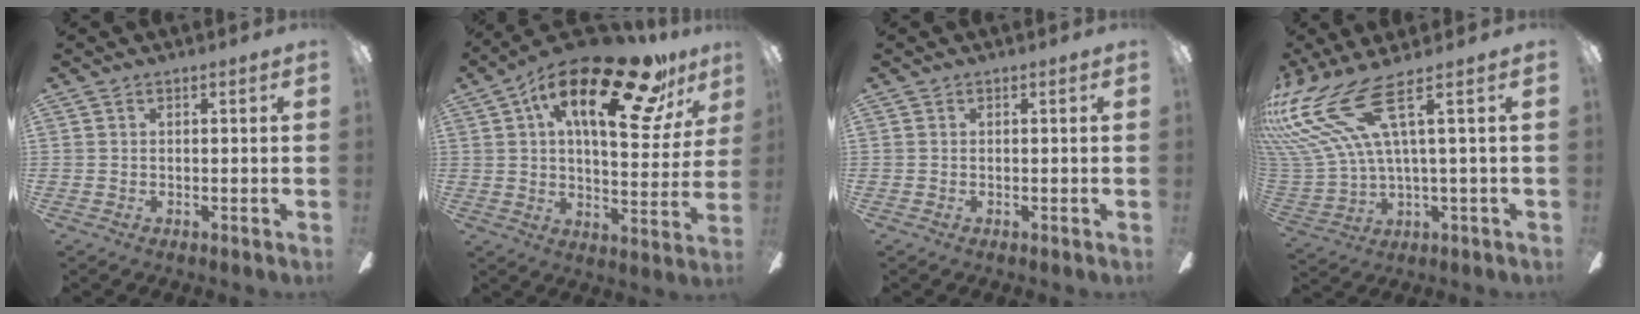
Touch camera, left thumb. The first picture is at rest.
{"total": 24.0, "force": [13.4, 8.8, 17.9], "torque": [-0.276, -0.065, 0.212]}
{"total": 0.0}
{"total": 17.5, "force": [8.1, 6.3, 14.1], "torque": [-0.319, -0.039, 0.138]}